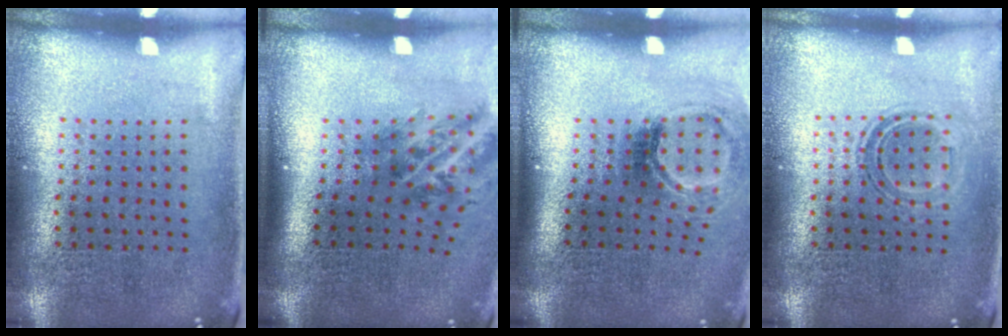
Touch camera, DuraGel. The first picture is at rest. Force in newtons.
{"total": 1.9, "press": 1.1, "slide": 1.5}
{"total": 1.9, "press": 1.2, "slide": 1.5}
{"total": 1.1, "press": 0.9, "slide": 0.5}